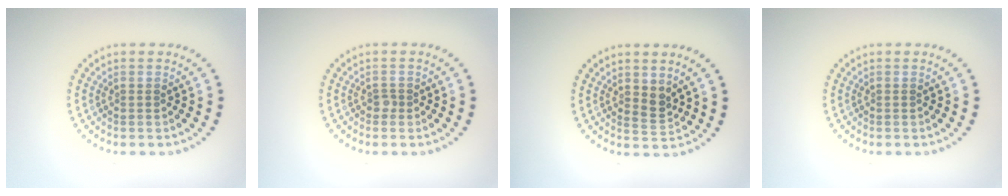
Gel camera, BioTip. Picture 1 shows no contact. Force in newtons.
{"total": 0.8, "press": 0.6, "slide": 0.5}
{"total": 1.6, "press": 1.4, "slide": 0.8}
{"total": 0.0}